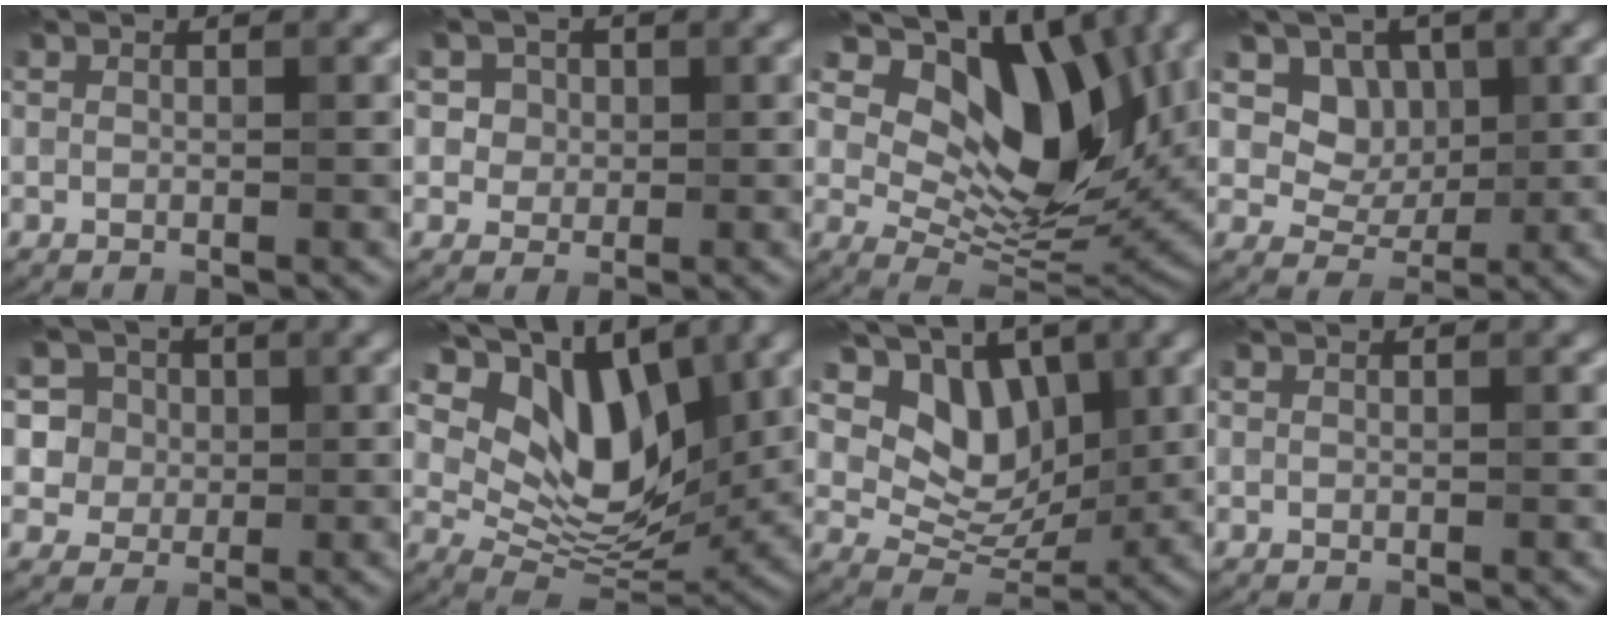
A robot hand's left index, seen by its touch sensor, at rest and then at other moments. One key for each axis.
{"total": 3.0, "fx": 1.3, "fy": 2.6, "fz": 0.9, "tx": -0.010, "ty": 0.009, "tz": 0.007}
{"total": 13.7, "fx": 5.8, "fy": 7.5, "fz": 9.8, "tx": -0.140, "ty": 0.002, "tz": 0.098}
{"total": 4.8, "fx": 1.9, "fy": 4.0, "fz": 1.9, "tx": -0.038, "ty": -0.015, "tz": 0.039}
{"total": 9.2, "fx": 4.4, "fy": 7.6, "fz": 2.9, "tx": -0.078, "ty": 0.035, "tz": 0.052}
{"total": 11.1, "fx": 5.0, "fy": 6.3, "fz": 7.6, "tx": -0.131, "ty": -0.003, "tz": 0.090}
{"total": 6.1, "fx": 2.6, "fy": 4.5, "fz": 3.3, "tx": -0.044, "ty": -0.013, "tz": 0.039}
{"total": 0.0}